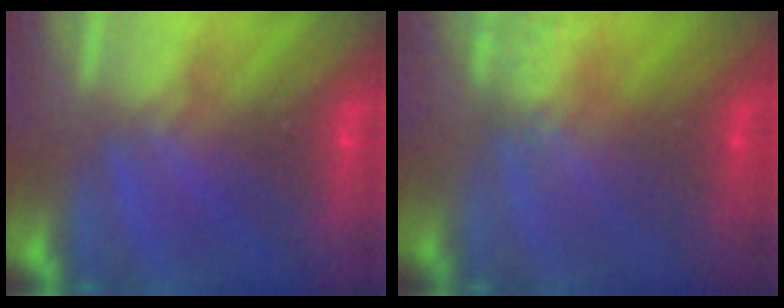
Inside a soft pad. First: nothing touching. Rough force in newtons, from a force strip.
{"total": 4.2}